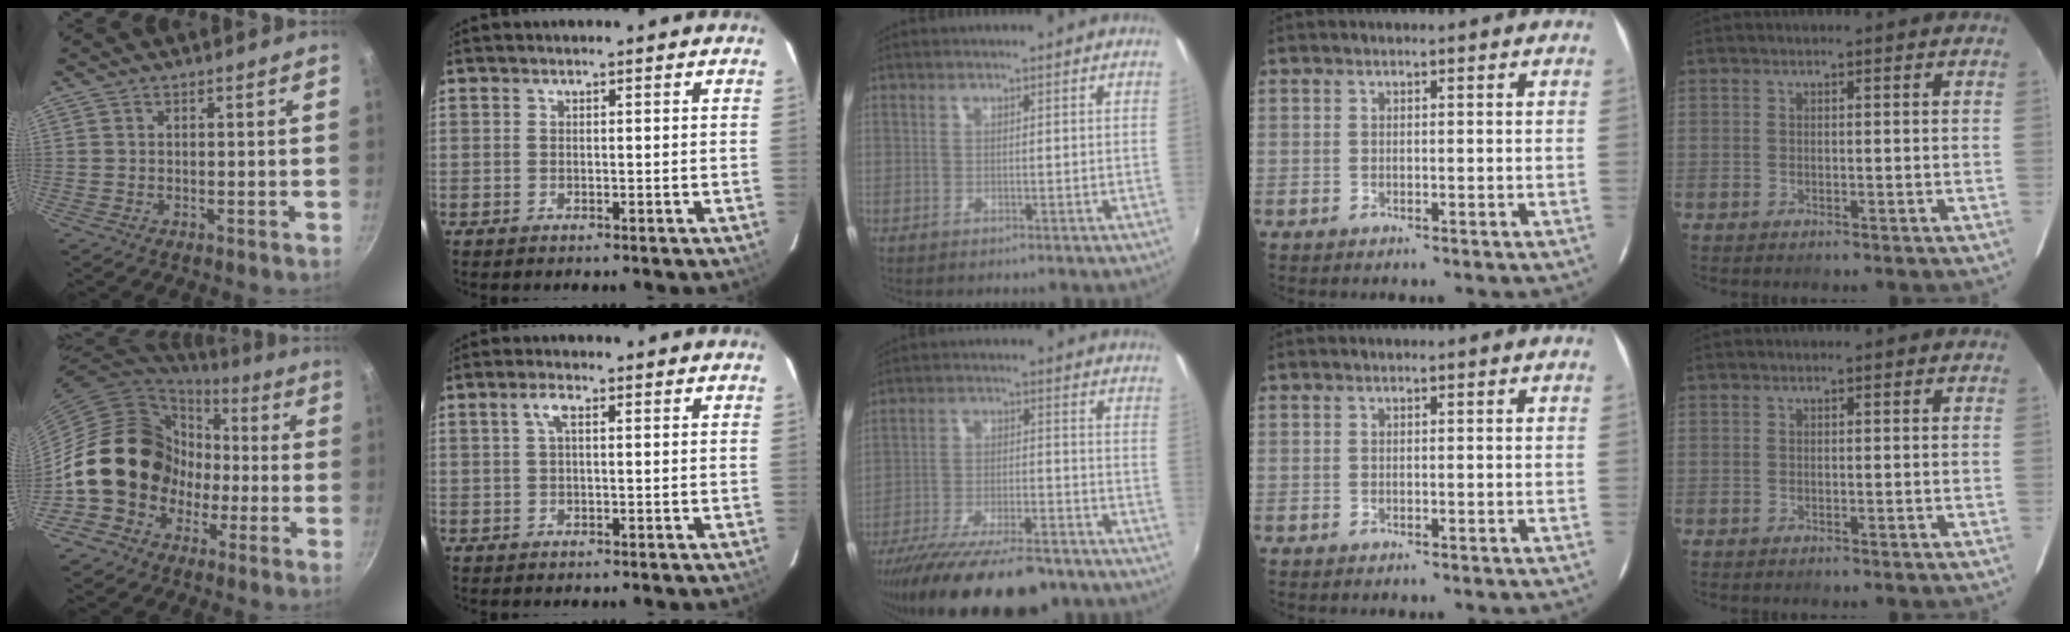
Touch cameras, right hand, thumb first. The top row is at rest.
{"thumb": {"total": 18.2, "force": [-2.2, 15.1, 9.8], "torque": [-0.124, 0.062, -0.035]}, "index": {"total": 2.3, "force": [0.6, 0.6, 2.2], "torque": [-0.046, 0.008, 0.010]}, "middle": {"total": 21.3, "force": [-17.0, 5.8, 11.5], "torque": [-0.216, -0.042, -0.253]}}